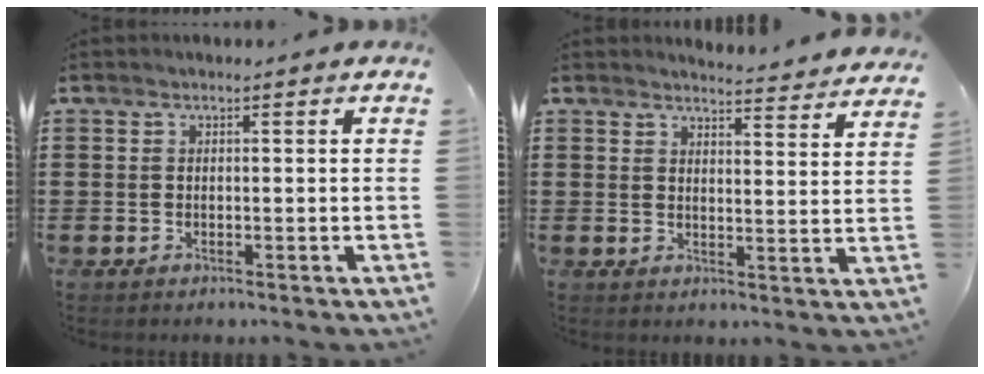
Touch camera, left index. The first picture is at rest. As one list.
[{"total": 3.9, "force": [3.9, -0.3, 0.3], "torque": [-0.013, -0.025, 0.067]}]